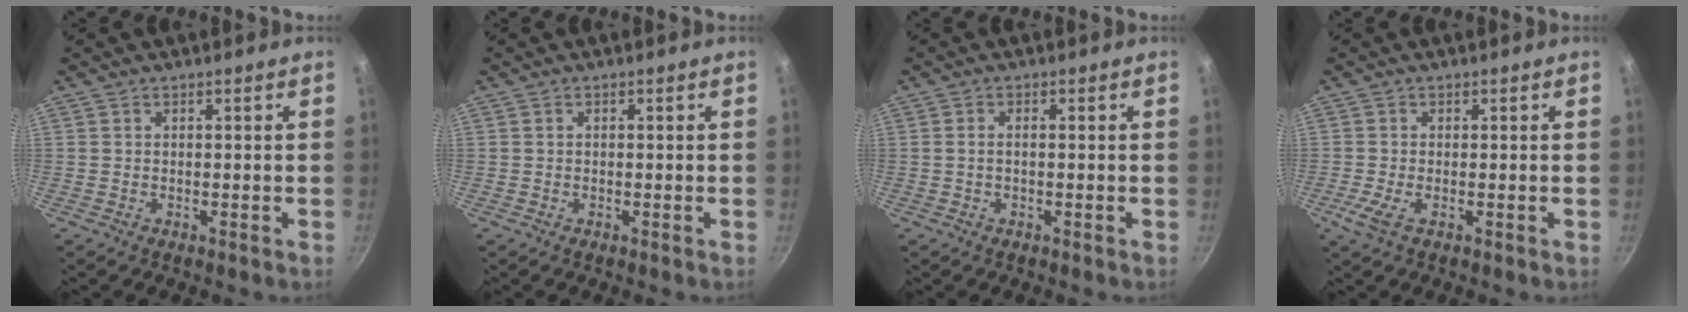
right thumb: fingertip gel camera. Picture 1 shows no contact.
{"total": 0.0}
{"total": 1.3, "force": [-0.2, 0.6, 1.2], "torque": [-0.033, 0.008, -0.005]}
{"total": 2.8, "force": [-0.9, 0.9, 2.5], "torque": [-0.064, -0.003, -0.020]}